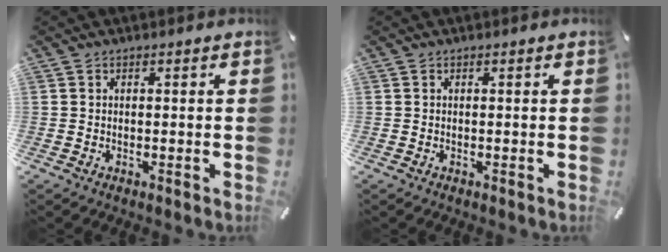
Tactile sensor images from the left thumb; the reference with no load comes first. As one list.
[{"total": 0.0}]